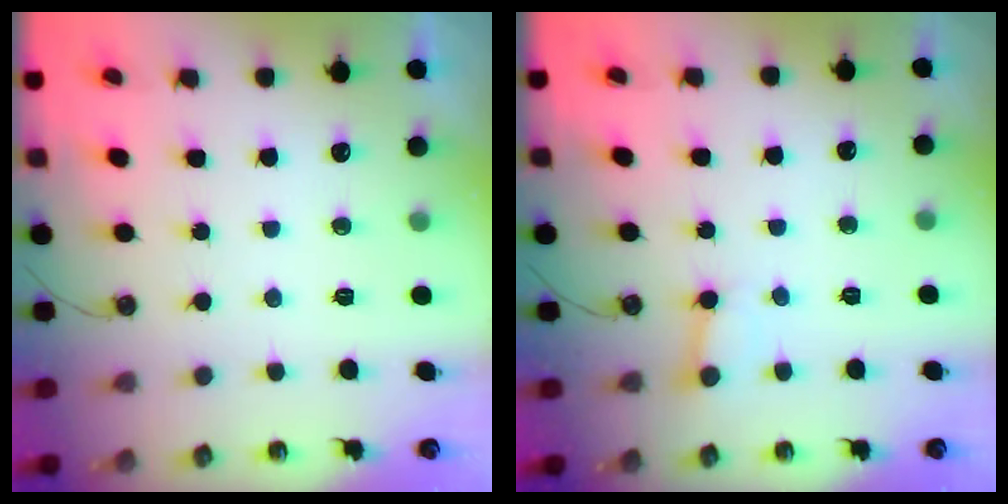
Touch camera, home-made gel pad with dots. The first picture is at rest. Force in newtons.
{"total": 2.3, "press": 2.3, "slide": 0.1}